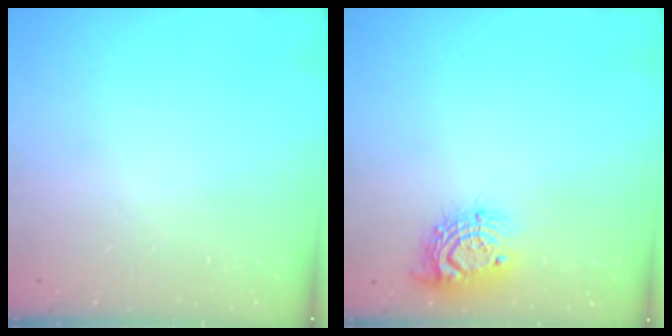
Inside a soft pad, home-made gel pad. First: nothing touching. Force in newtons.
{"total": 11.0, "press": 11.0, "slide": 0.7}